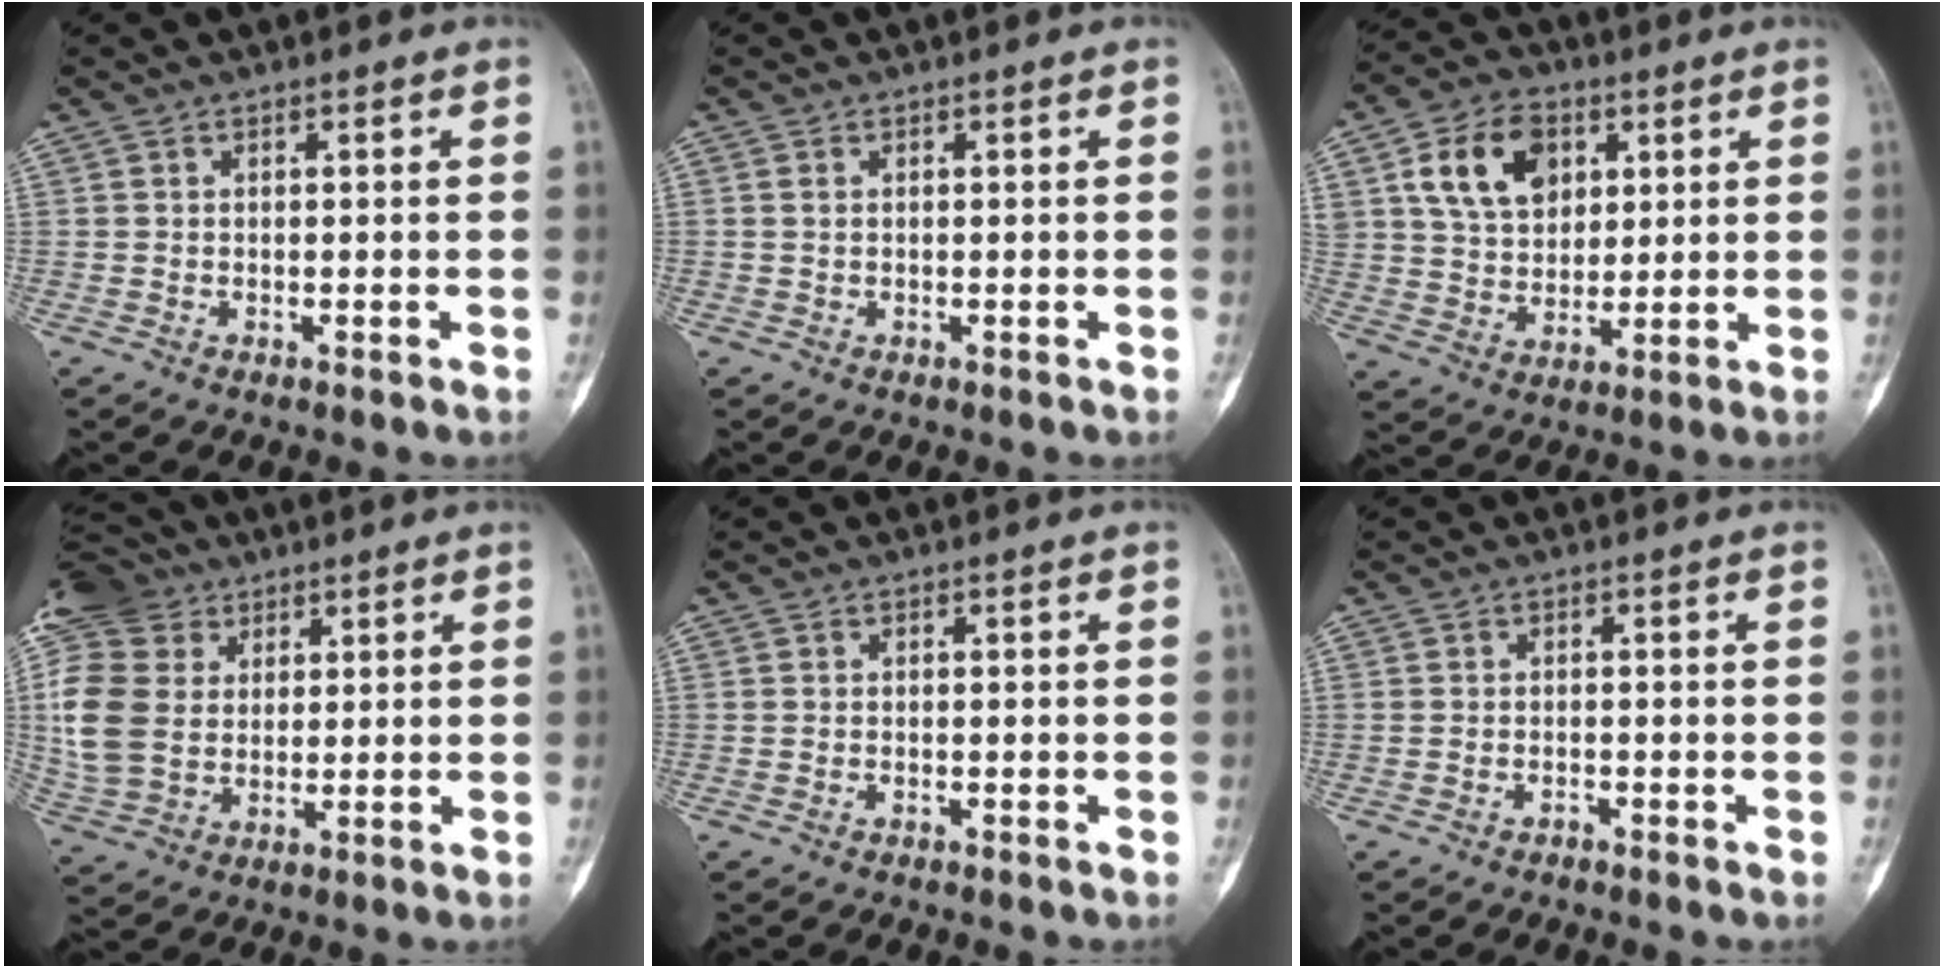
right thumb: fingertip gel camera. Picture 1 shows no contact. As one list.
[{"total": 0.7, "force": [0.2, 0.5, 0.5], "torque": [-0.015, 0.003, 0.007]}, {"total": 13.3, "force": [5.0, 9.5, 7.8], "torque": [-0.105, -0.009, 0.090]}, {"total": 16.8, "force": [5.0, 13.2, 9.1], "torque": [-0.194, 0.002, 0.096]}, {"total": 0.0}, {"total": 0.7, "force": [-0.7, 0.3, 0.1], "torque": [-0.002, 0.004, -0.013]}]